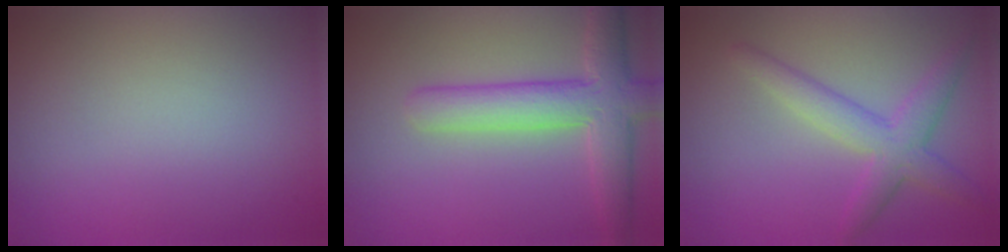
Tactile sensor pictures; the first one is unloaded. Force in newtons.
{"total": 5.8, "press": 5.8, "slide": 0.4}
{"total": 3.8, "press": 3.8, "slide": 0.1}